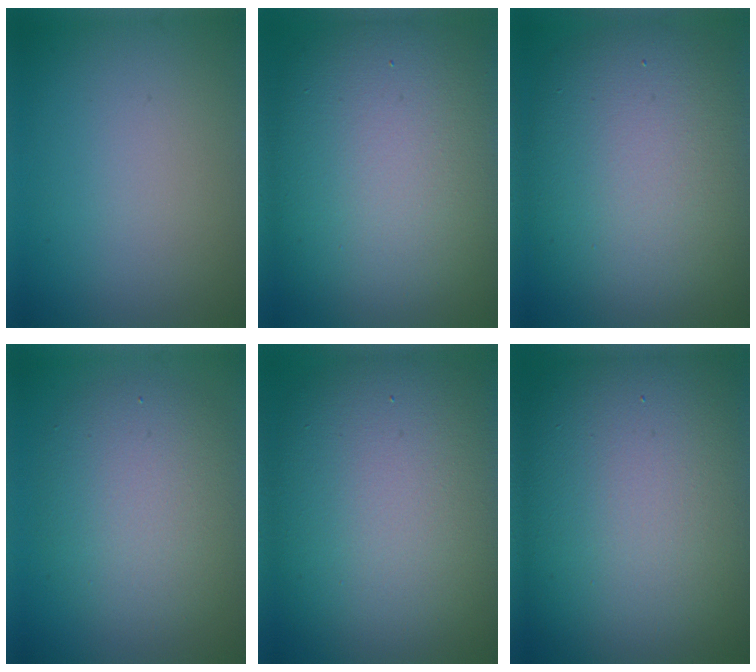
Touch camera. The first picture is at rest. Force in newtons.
{"total": 15.3, "press": 15.2, "slide": 1.2}
{"total": 13.0, "press": 13.0, "slide": 0.6}
{"total": 6.1, "press": 6.1, "slide": 0.3}
{"total": 15.0, "press": 15.0, "slide": 0.8}
{"total": 17.8, "press": 17.7, "slide": 1.5}